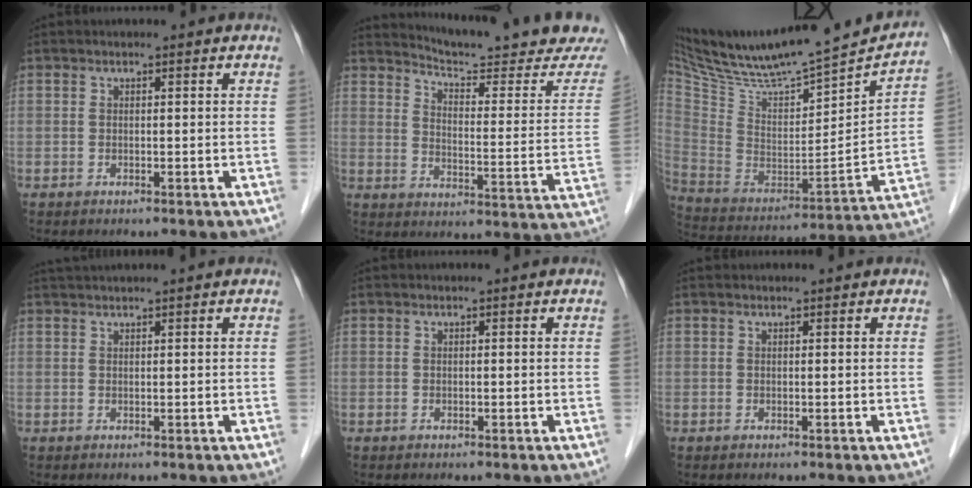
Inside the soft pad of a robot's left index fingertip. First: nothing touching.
{"total": 17.8, "force": [17.1, -0.5, 4.6], "torque": [-0.069, -0.095, 0.213]}
{"total": 27.2, "force": [24.1, 3.0, 12.1], "torque": [-0.211, -0.040, 0.379]}
{"total": 1.9, "force": [1.6, -0.7, 0.7], "torque": [-0.016, 0.014, 0.038]}
{"total": 0.0}
{"total": 0.0}